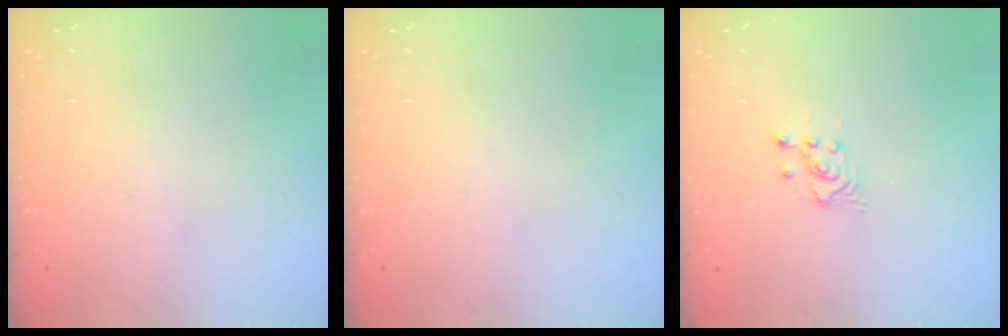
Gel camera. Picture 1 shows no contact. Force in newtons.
{"total": 0.0}
{"total": 2.7, "press": 2.7, "slide": 0.2}